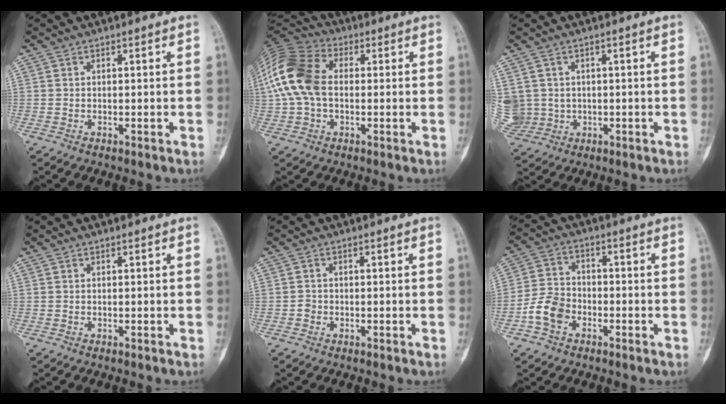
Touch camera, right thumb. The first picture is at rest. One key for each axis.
{"total": 15.7, "fx": 0.9, "fy": 10.5, "fz": 11.6, "tx": -0.248, "ty": 0.032, "tz": 0.007}
{"total": 11.1, "fx": 0.3, "fy": 10.3, "fz": 4.2, "tx": -0.128, "ty": 0.023, "tz": 0.032}
{"total": 0.0}
{"total": 1.2, "fx": -0.5, "fy": 1.1, "fz": 0.3, "tx": 0.002, "ty": 0.006, "tz": -0.011}
{"total": 7.3, "fx": -3.1, "fy": 5.3, "fz": 3.9, "tx": -0.065, "ty": 0.025, "tz": -0.064}